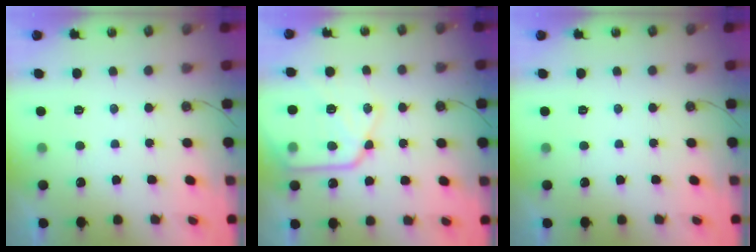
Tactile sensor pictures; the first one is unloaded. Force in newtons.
{"total": 16.1, "press": 16.0, "slide": 1.7}
{"total": 0.0}